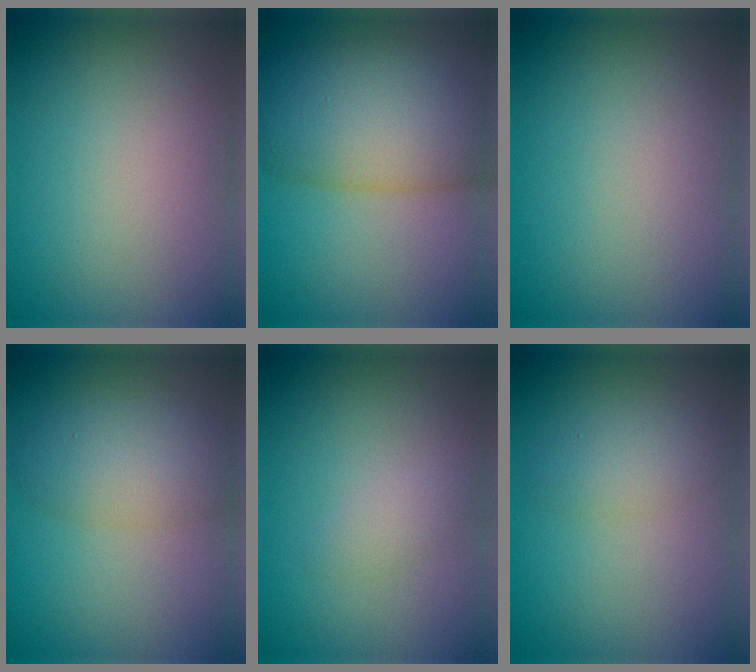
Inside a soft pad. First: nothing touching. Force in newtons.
{"total": 10.5, "press": 10.5, "slide": 0.4}
{"total": 0.0}
{"total": 4.2, "press": 4.2, "slide": 0.2}
{"total": 1.1, "press": 1.1, "slide": 0.1}
{"total": 2.0, "press": 2.0, "slide": 0.1}